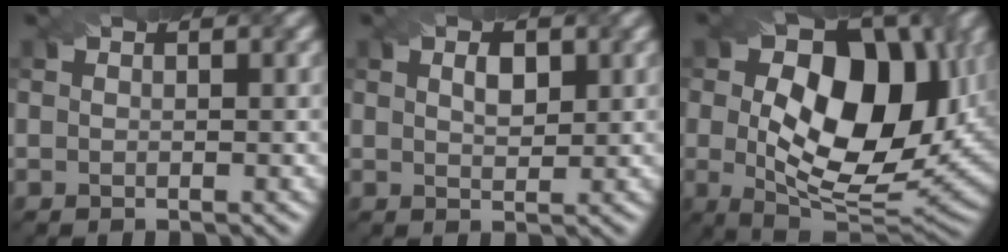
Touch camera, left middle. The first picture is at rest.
{"total": 0.5, "force": [-0.4, 0.1, 0.3], "torque": [-0.017, 0.014, 0.009]}
{"total": 13.9, "force": [1.2, 8.3, 11.1], "torque": [-0.164, 0.006, 0.035]}